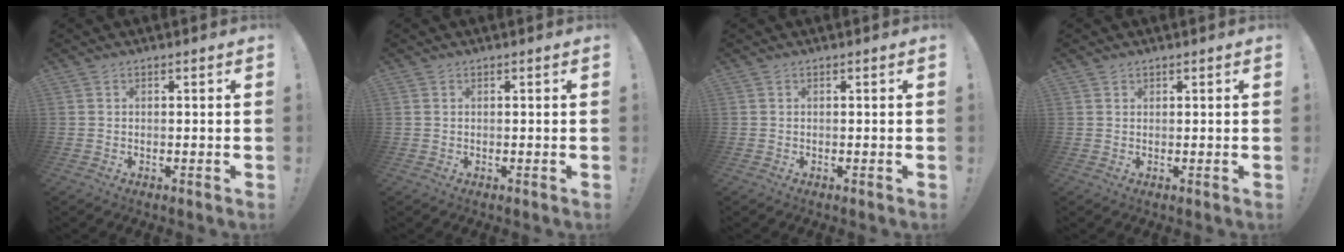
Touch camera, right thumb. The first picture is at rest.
{"total": 0.0}
{"total": 0.0}
{"total": 1.1, "force": [1.0, 0.5, 0.1], "torque": [0.008, -0.005, 0.018]}